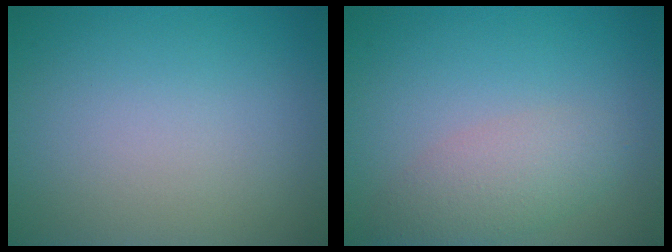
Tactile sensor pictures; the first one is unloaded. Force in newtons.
{"total": 3.2, "press": 3.2, "slide": 0.1}